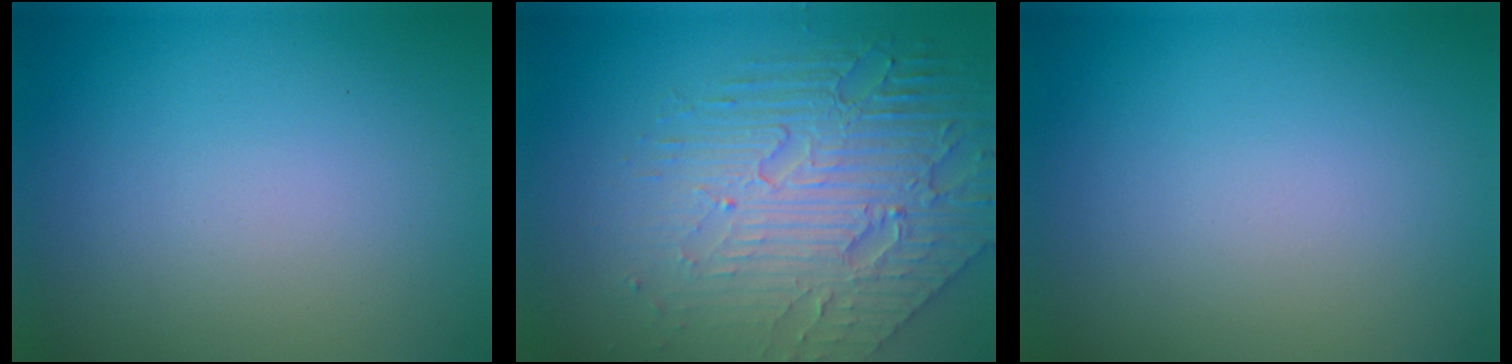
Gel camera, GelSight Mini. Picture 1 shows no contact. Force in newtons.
{"total": 8.1, "press": 5.6, "slide": 5.9}
{"total": 0.0}